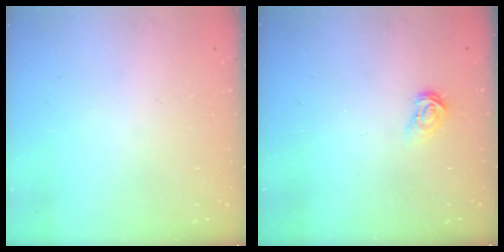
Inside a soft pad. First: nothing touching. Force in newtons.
{"total": 3.7, "press": 3.7, "slide": 0.2}